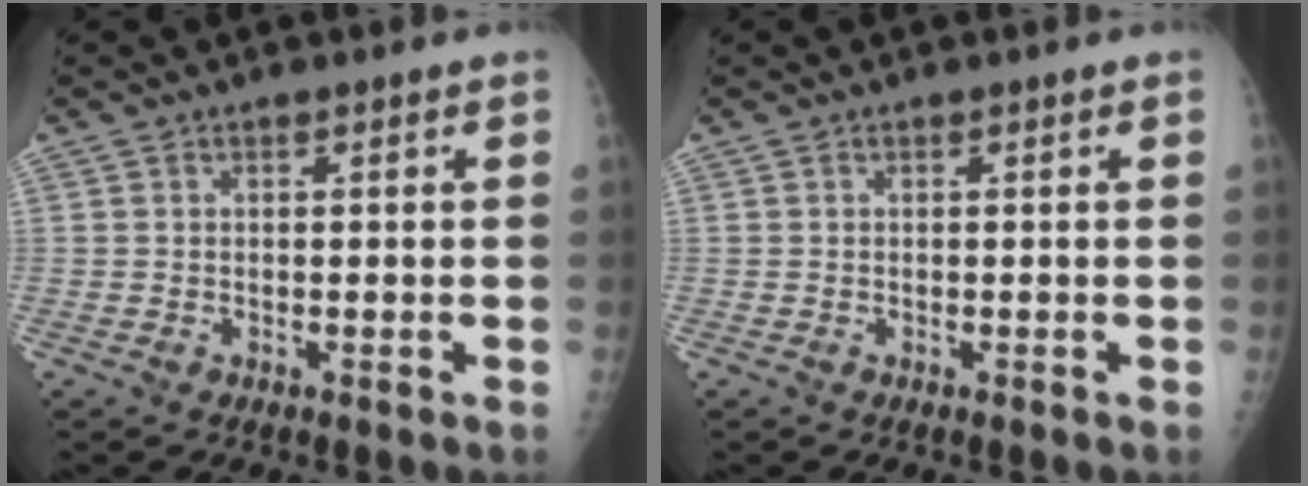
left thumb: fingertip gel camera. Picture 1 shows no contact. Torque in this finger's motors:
{"motor_torque": [0.00, 0.00, 0.00, 0.00, 0.00]}